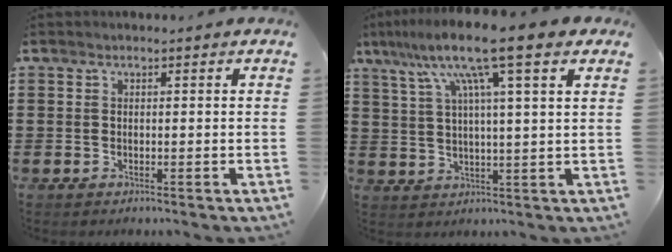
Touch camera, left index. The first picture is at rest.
{"total": 11.7, "force": [7.1, 0.4, 9.3], "torque": [-0.192, -0.011, 0.113]}